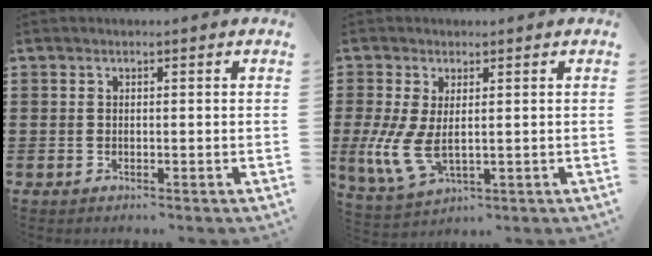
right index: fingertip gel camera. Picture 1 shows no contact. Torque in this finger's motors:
{"motor_torque": [1.92, 0.22, 0.81, 0.21]}